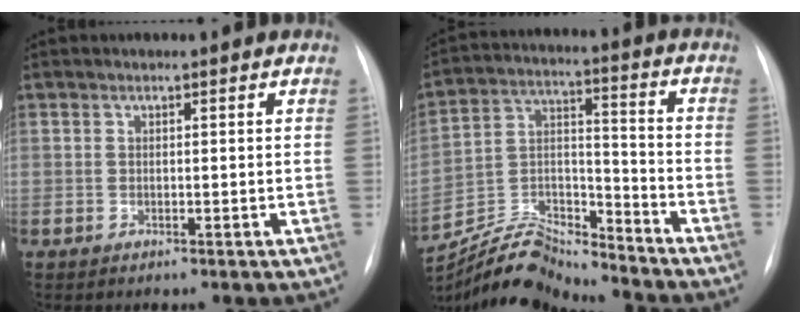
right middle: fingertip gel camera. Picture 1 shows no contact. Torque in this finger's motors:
{"motor_torque": [0.37, -1.77, 0.05, 0.03]}